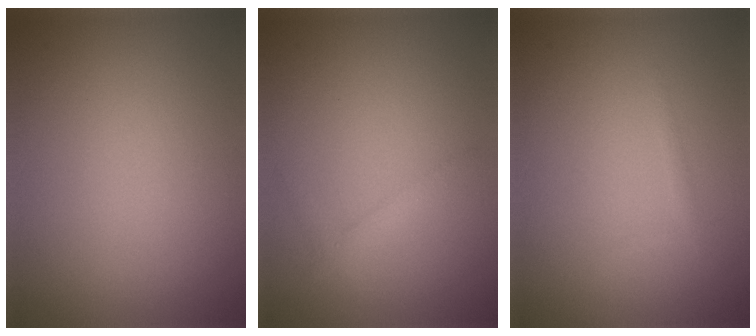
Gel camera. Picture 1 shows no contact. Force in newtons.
{"total": 1.2, "press": 1.2, "slide": 0.1}
{"total": 0.6, "press": 0.6, "slide": 0.1}